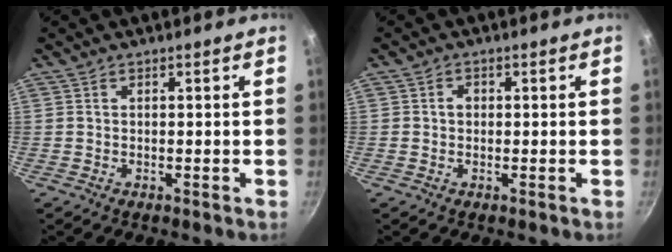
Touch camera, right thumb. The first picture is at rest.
{"total": 1.5, "force": [0.0, 1.3, 0.7], "torque": [-0.007, 0.004, -0.002]}